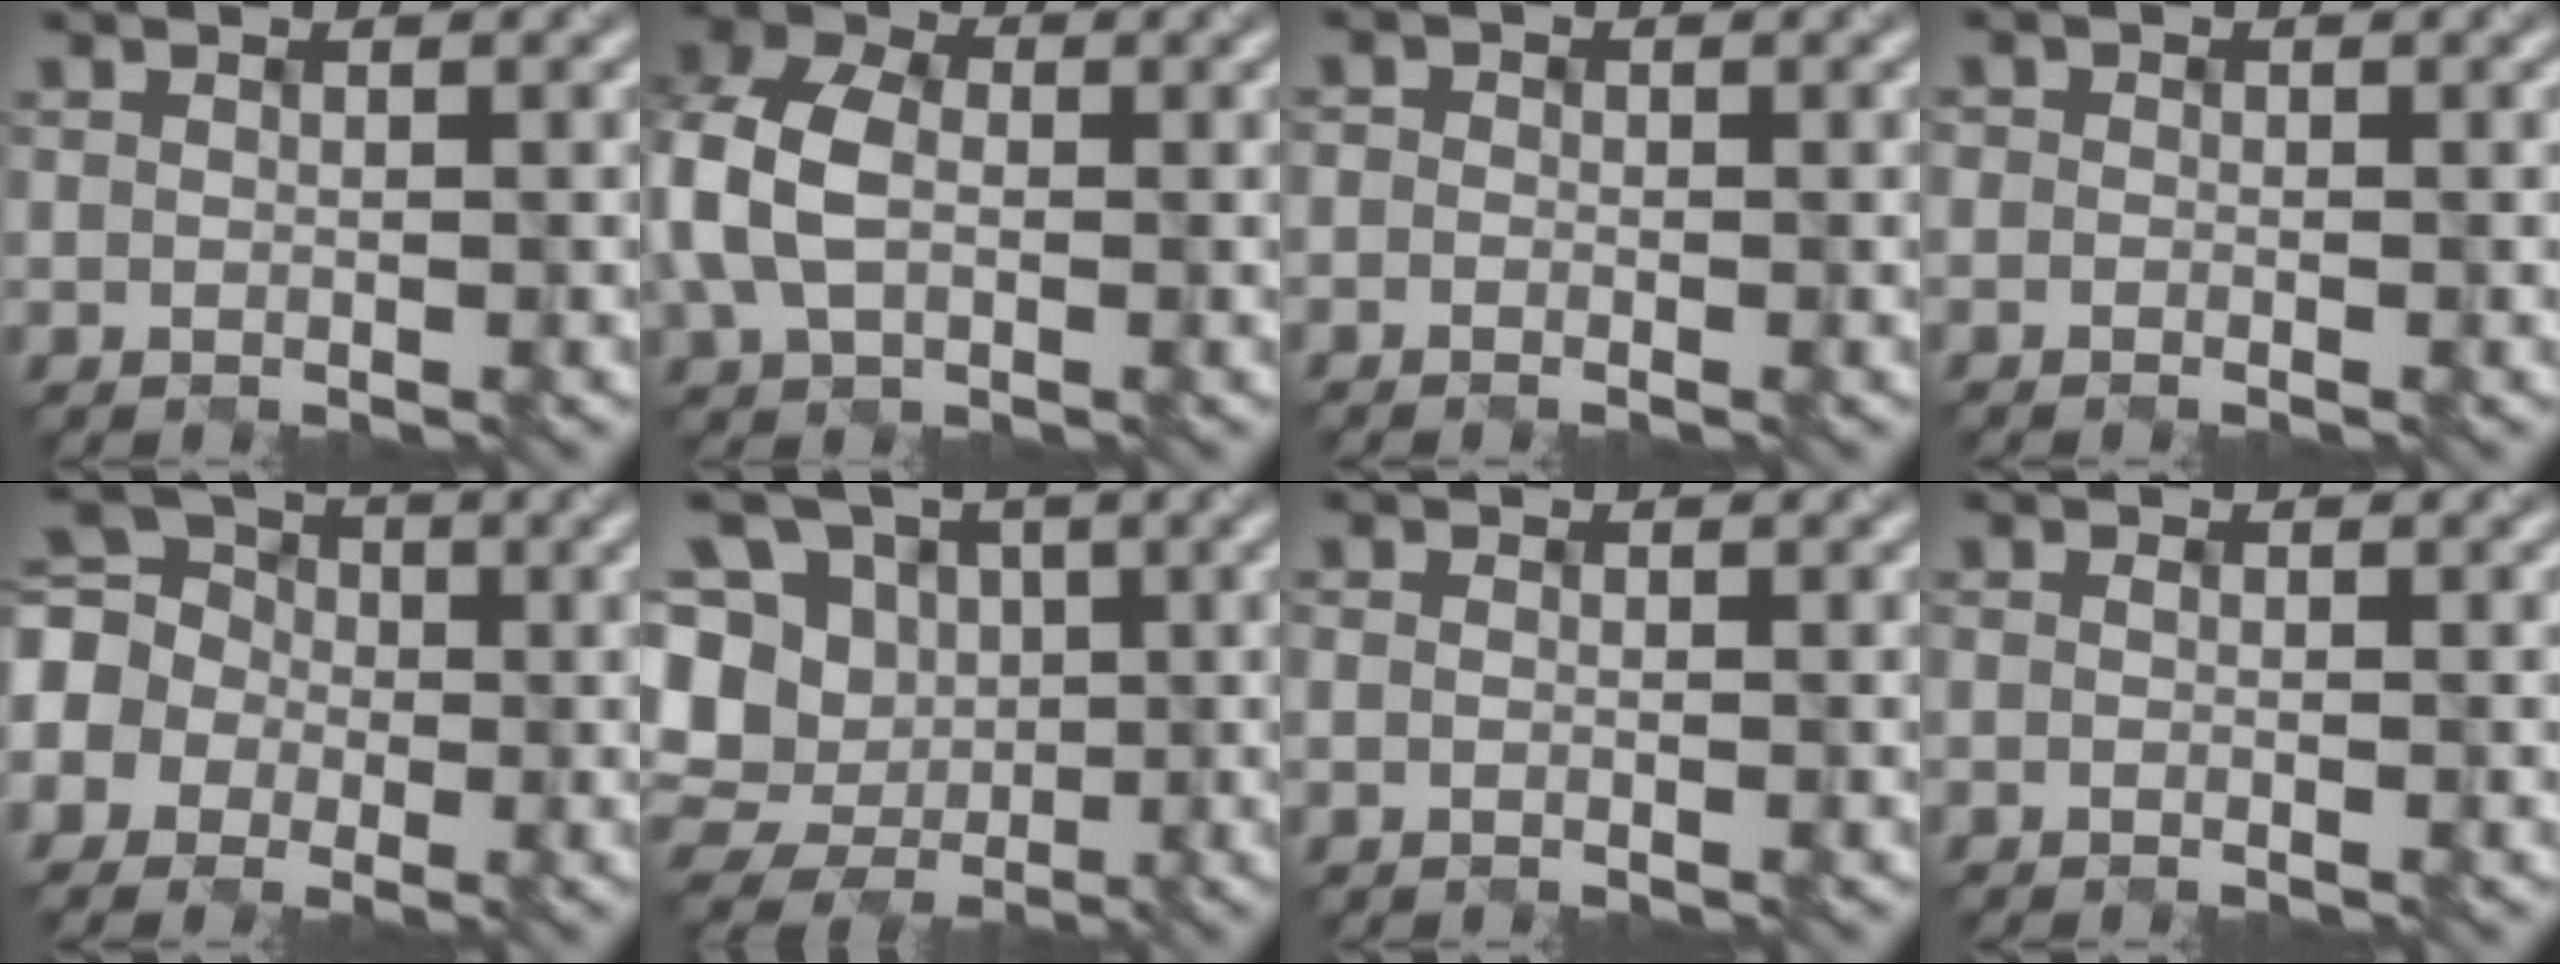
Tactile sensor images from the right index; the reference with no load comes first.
{"total": 6.0, "force": [-1.5, 4.3, 3.9], "torque": [-0.126, 0.001, -0.014]}
{"total": 1.8, "force": [-1.3, -0.6, -1.0], "torque": [0.006, -0.009, -0.002]}
{"total": 1.8, "force": [-1.1, -0.8, -1.1], "torque": [0.005, -0.009, 0.003]}
{"total": 5.0, "force": [-1.8, 4.5, 0.7], "torque": [-0.047, 0.008, -0.037]}
{"total": 12.2, "force": [-0.2, 11.1, 5.2], "torque": [-0.143, 0.032, -0.010]}
{"total": 1.6, "force": [-1.1, -0.8, -0.9], "torque": [0.002, -0.009, 0.001]}
{"total": 1.5, "force": [-1.2, -0.7, -0.6], "torque": [0.000, -0.005, -0.004]}